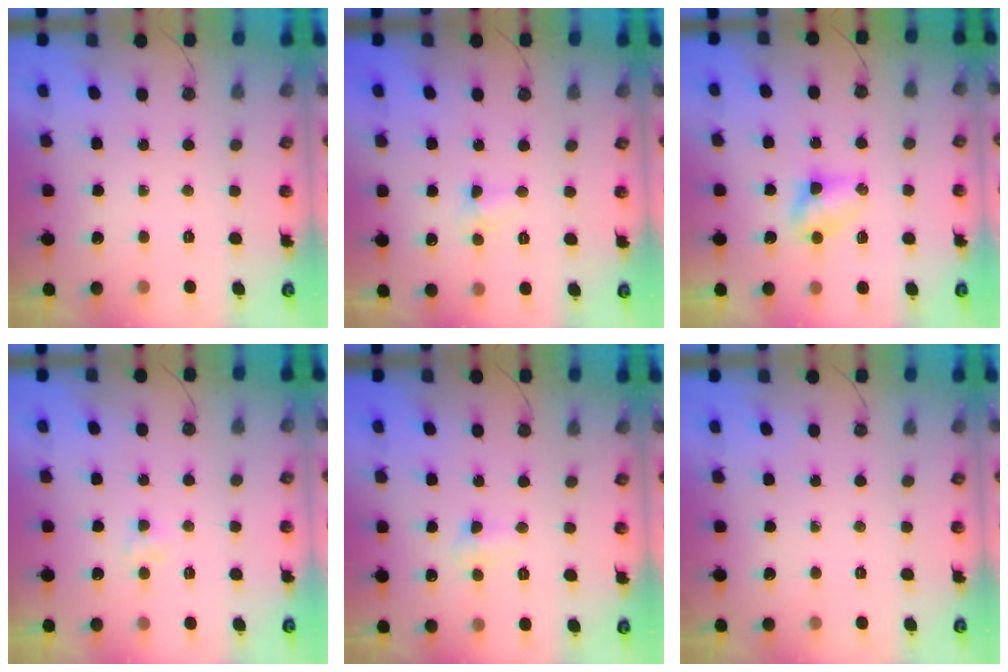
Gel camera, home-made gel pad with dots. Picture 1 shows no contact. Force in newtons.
{"total": 3.9, "press": 3.9, "slide": 0.5}
{"total": 4.9, "press": 4.8, "slide": 0.6}
{"total": 2.4, "press": 2.3, "slide": 0.3}
{"total": 3.5, "press": 3.4, "slide": 0.7}
{"total": 0.0}